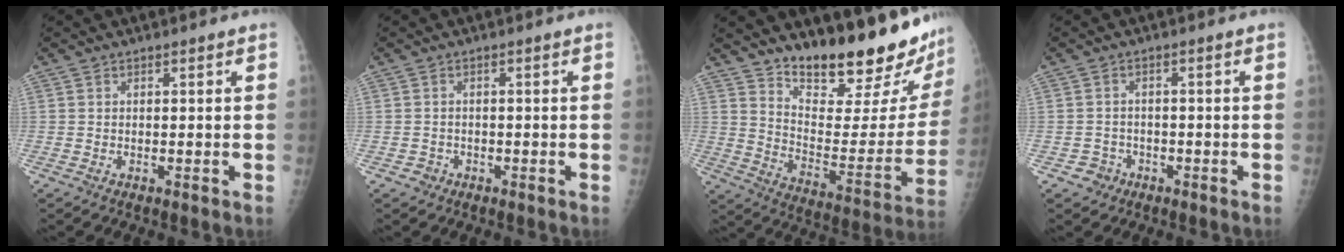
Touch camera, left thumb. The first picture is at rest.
{"total": 1.2, "force": [-0.7, 0.9, -0.1], "torque": [0.008, 0.005, -0.016]}
{"total": 23.0, "force": [19.1, 5.1, 11.8], "torque": [-0.135, -0.146, 0.275]}
{"total": 2.8, "force": [-1.6, 2.3, -0.1], "torque": [0.020, 0.012, -0.025]}